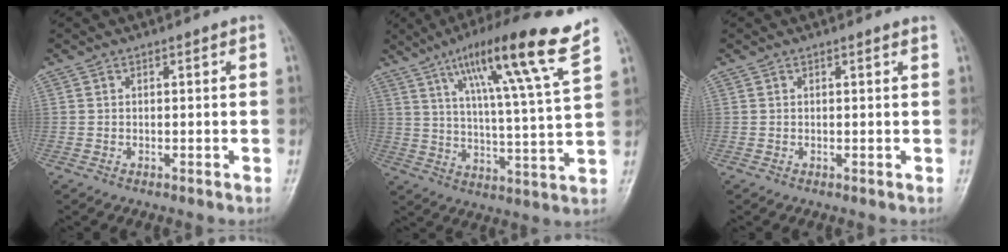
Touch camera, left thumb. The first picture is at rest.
{"total": 17.2, "force": [10.4, 0.2, 13.7], "torque": [-0.212, -0.043, 0.161]}
{"total": 0.6, "force": [0.5, -0.1, 0.3], "torque": [-0.011, -0.001, 0.008]}